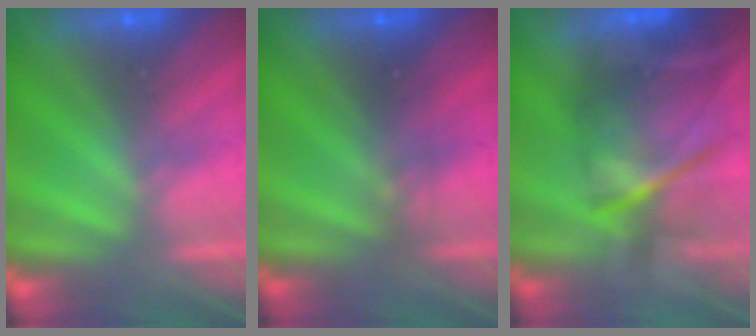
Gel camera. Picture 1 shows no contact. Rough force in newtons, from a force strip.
{"total": 2.3}
{"total": 6.9}